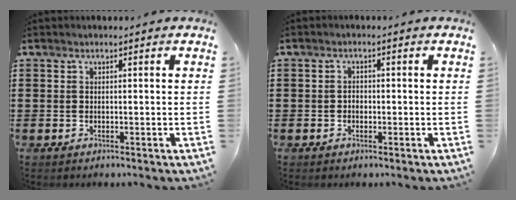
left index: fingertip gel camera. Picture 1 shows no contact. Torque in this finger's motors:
{"motor_torque": [0.09, 0.09, 0.02, 0.00]}